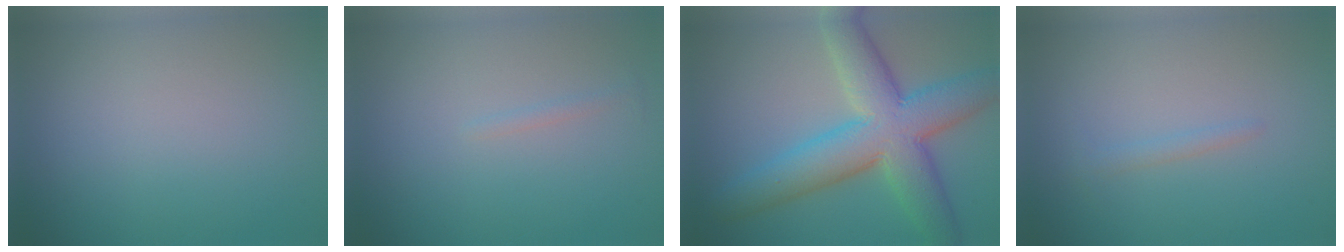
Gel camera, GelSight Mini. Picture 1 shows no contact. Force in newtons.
{"total": 0.6, "press": 0.6, "slide": 0.0}
{"total": 9.7, "press": 9.7, "slide": 0.6}
{"total": 0.9, "press": 0.9, "slide": 0.1}